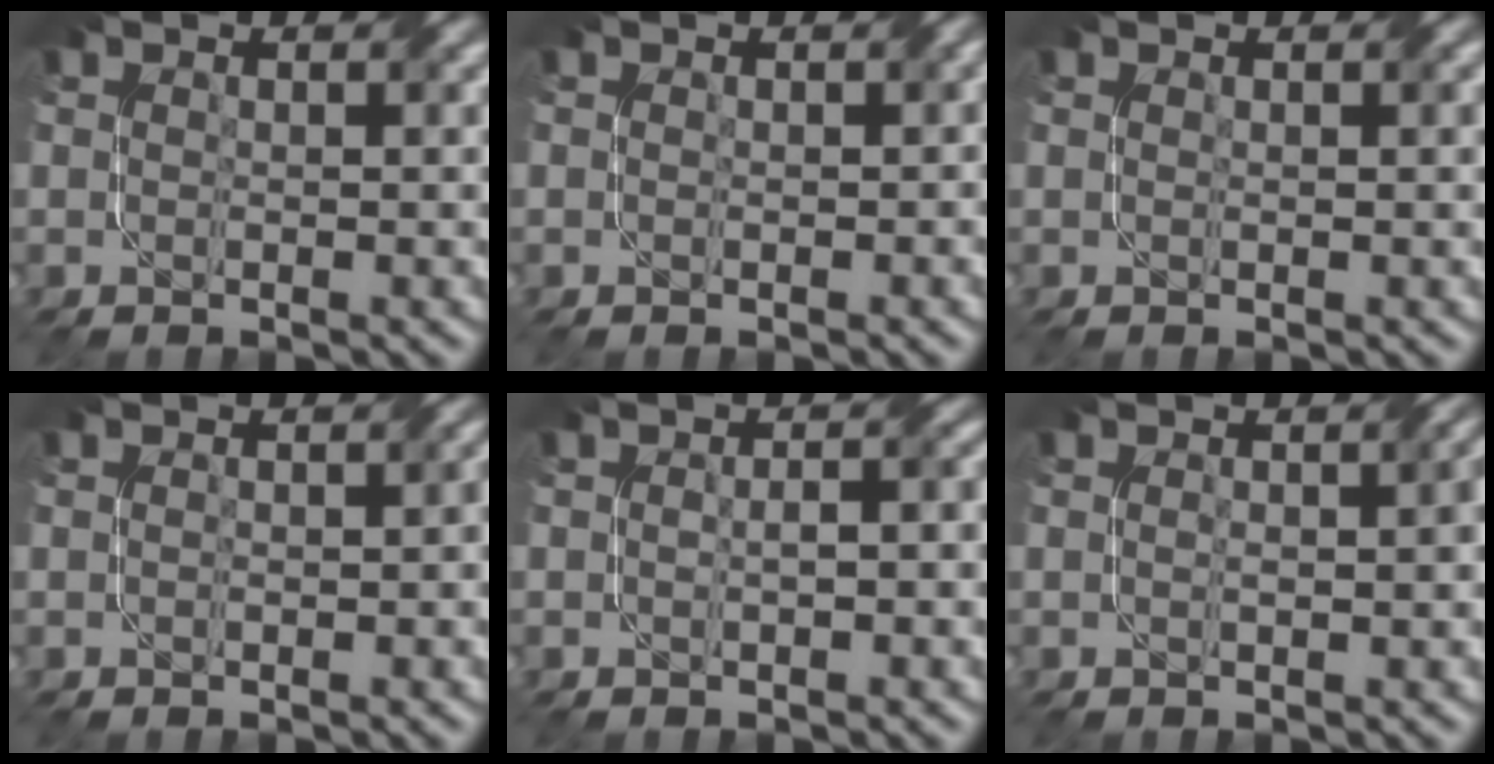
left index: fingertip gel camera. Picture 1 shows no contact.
{"total": 0.6, "force": [0.1, 0.4, 0.4], "torque": [-0.006, 0.000, 0.003]}
{"total": 0.7, "force": [0.4, 0.1, 0.6], "torque": [-0.007, 0.001, 0.002]}
{"total": 1.2, "force": [0.0, 0.5, 1.2], "torque": [-0.017, 0.000, 0.001]}
{"total": 2.3, "force": [-0.2, 1.0, 2.1], "torque": [-0.031, 0.003, -0.001]}
{"total": 2.1, "force": [0.2, 0.5, 2.1], "torque": [-0.022, 0.006, 0.001]}